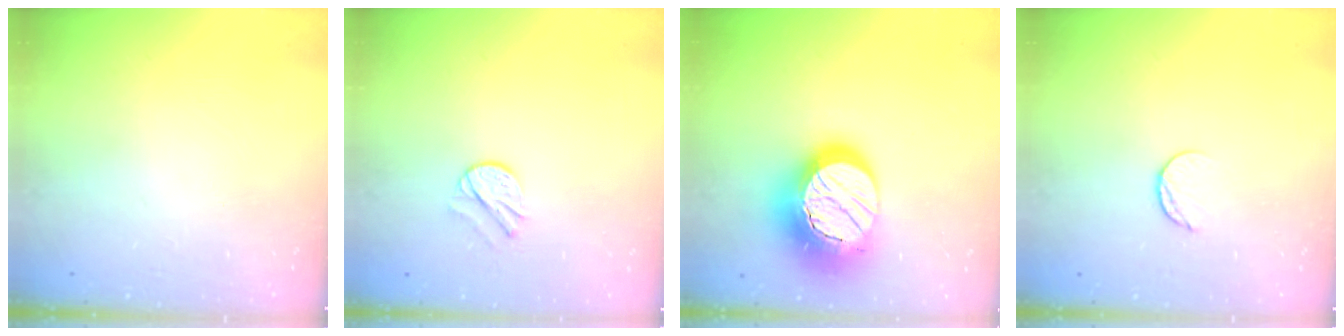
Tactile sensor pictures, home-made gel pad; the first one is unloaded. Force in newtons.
{"total": 7.4, "press": 7.4, "slide": 0.6}
{"total": 21.3, "press": 21.2, "slide": 1.6}
{"total": 6.3, "press": 6.3, "slide": 0.7}